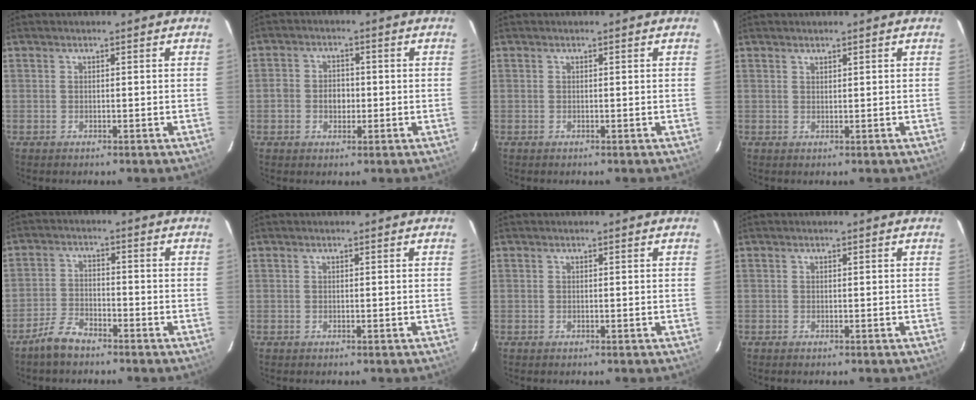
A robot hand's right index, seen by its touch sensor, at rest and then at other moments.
{"total": 4.1, "force": [-1.0, 3.5, 2.0], "torque": [-0.041, 0.011, -0.018]}
{"total": 0.0}
{"total": 0.7, "force": [0.6, 0.2, 0.1], "torque": [-0.002, 0.002, 0.013]}
{"total": 5.3, "force": [-4.3, 2.1, 2.3], "torque": [-0.064, 0.007, -0.084]}
{"total": 0.0}
{"total": 0.0}
{"total": 0.0}